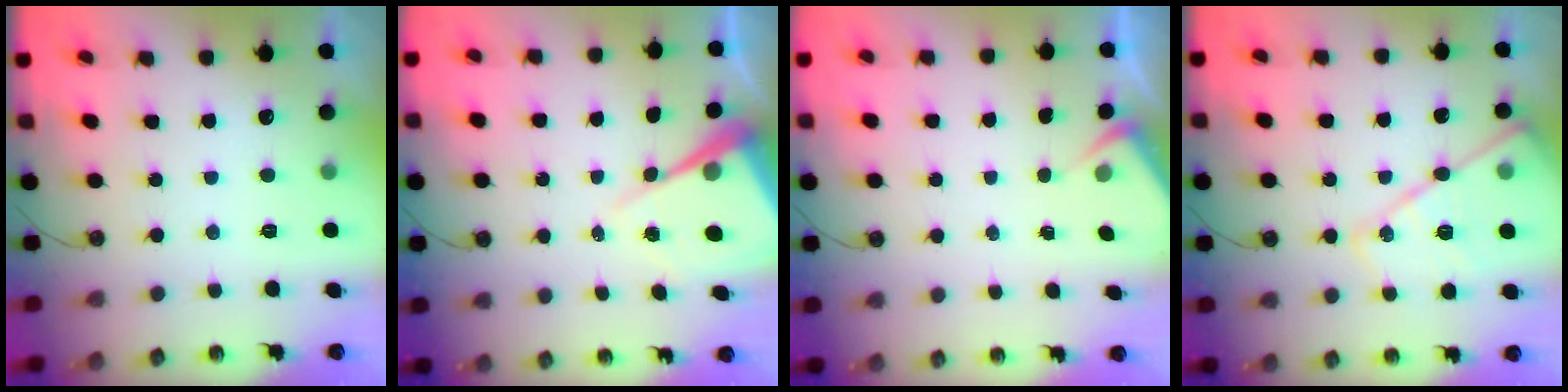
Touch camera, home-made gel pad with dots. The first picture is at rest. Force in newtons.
{"total": 10.6, "press": 10.5, "slide": 0.8}
{"total": 2.6, "press": 2.5, "slide": 0.5}
{"total": 16.0, "press": 15.9, "slide": 1.5}